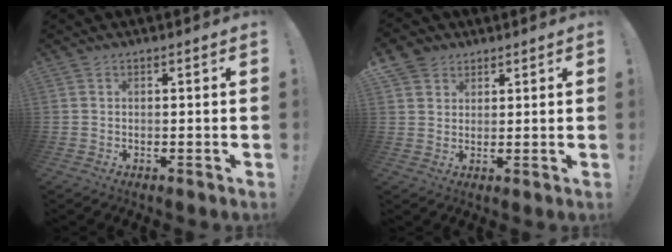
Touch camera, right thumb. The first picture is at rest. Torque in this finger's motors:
{"motor_torque": [0.25, 0.65, 0.80, 0.59, 0.26]}